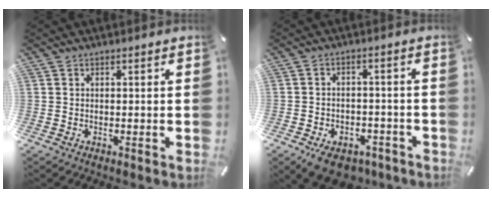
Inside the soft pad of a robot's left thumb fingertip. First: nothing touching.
{"total": 6.4, "force": [-4.2, 3.9, 2.8], "torque": [-0.049, 0.025, -0.074]}